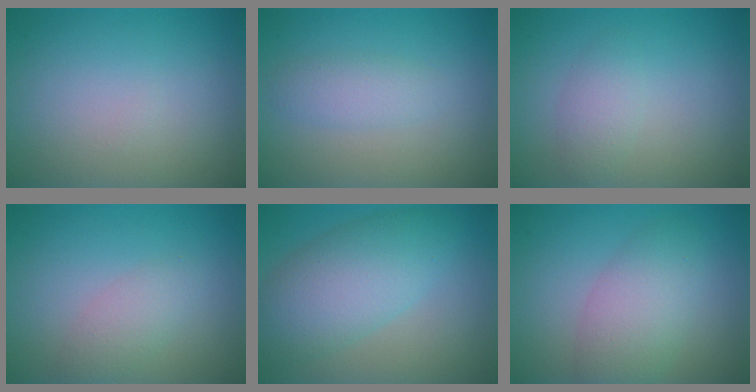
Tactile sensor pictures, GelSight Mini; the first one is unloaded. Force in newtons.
{"total": 2.0, "press": 2.0, "slide": 0.1}
{"total": 1.8, "press": 1.8, "slide": 0.1}
{"total": 2.1, "press": 2.1, "slide": 0.0}
{"total": 6.4, "press": 6.4, "slide": 0.2}
{"total": 4.6, "press": 4.6, "slide": 0.2}